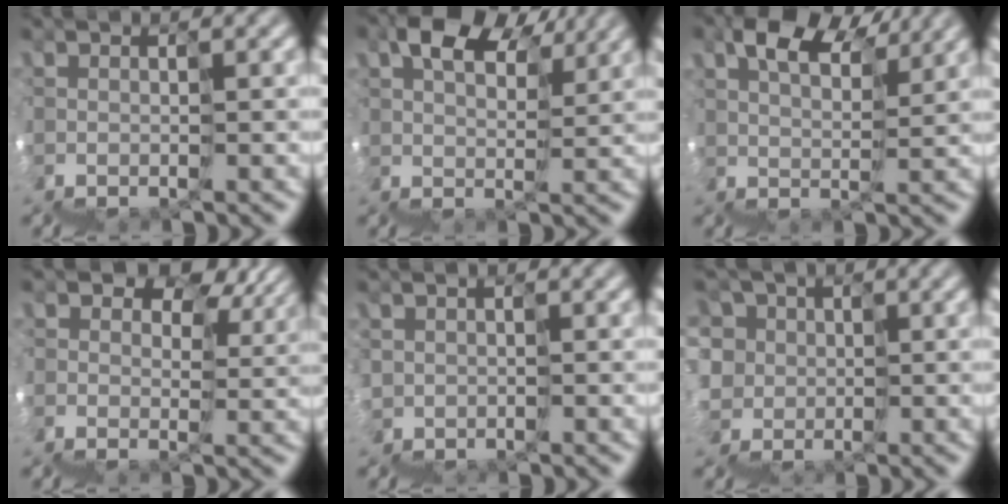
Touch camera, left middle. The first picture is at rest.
{"total": 6.0, "force": [5.2, 2.3, 1.8], "torque": [-0.032, 0.043, 0.075]}
{"total": 5.4, "force": [5.3, 0.8, 0.7], "torque": [-0.006, 0.051, 0.072]}
{"total": 8.0, "force": [4.2, 5.8, 3.7], "torque": [-0.067, 0.024, 0.074]}
{"total": 2.1, "force": [1.0, 1.3, -1.3], "torque": [0.030, 0.009, 0.014]}
{"total": 5.9, "force": [4.0, 4.2, -1.5], "torque": [0.019, 0.060, 0.007]}